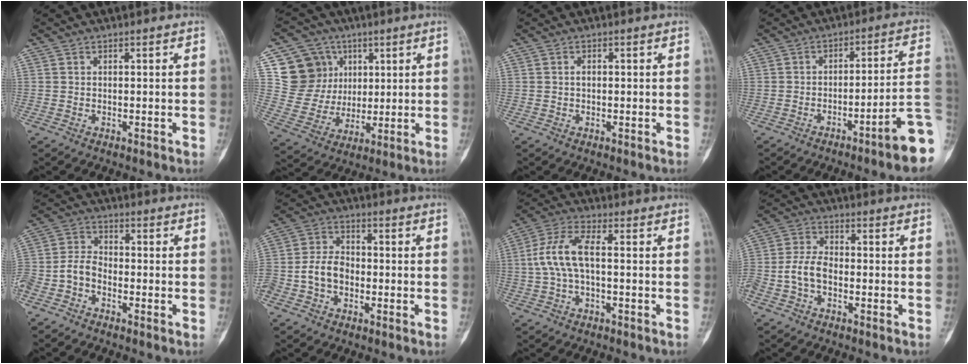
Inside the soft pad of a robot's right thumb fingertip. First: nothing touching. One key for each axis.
{"total": 13.3, "fx": 5.3, "fy": 11.8, "fz": 3.1, "tx": -0.018, "ty": -0.011, "tz": 0.108}
{"total": 1.1, "fx": 0.0, "fy": 0.6, "fz": 0.9, "tx": -0.012, "ty": 0.003, "tz": 0.000}
{"total": 11.9, "fx": -5.0, "fy": 0.9, "fz": 10.8, "tx": -0.125, "ty": 0.034, "tz": -0.073}
{"total": 7.0, "fx": -3.5, "fy": 4.4, "fz": 4.1, "tx": -0.086, "ty": 0.026, "tz": -0.076}
{"total": 8.5, "fx": -2.3, "fy": 6.1, "fz": 5.4, "tx": -0.099, "ty": 0.031, "tz": -0.051}
{"total": 8.3, "fx": -0.2, "fy": 3.3, "fz": 7.6, "tx": -0.181, "ty": 0.031, "tz": -0.007}
{"total": 6.5, "fx": -2.2, "fy": 3.8, "fz": 4.7, "tx": -0.103, "ty": 0.025, "tz": -0.050}